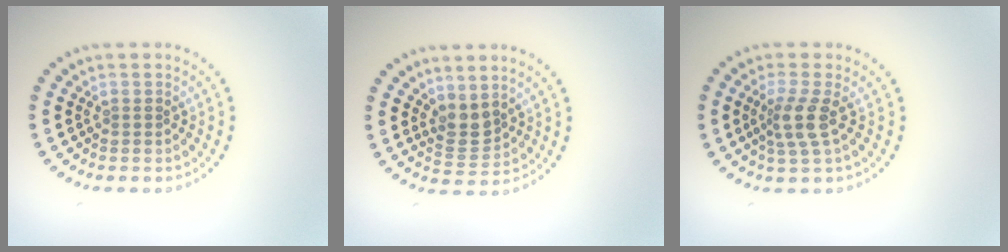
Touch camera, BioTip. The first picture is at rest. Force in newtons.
{"total": 2.3, "press": 1.8, "slide": 1.3}
{"total": 2.7, "press": 2.2, "slide": 1.7}